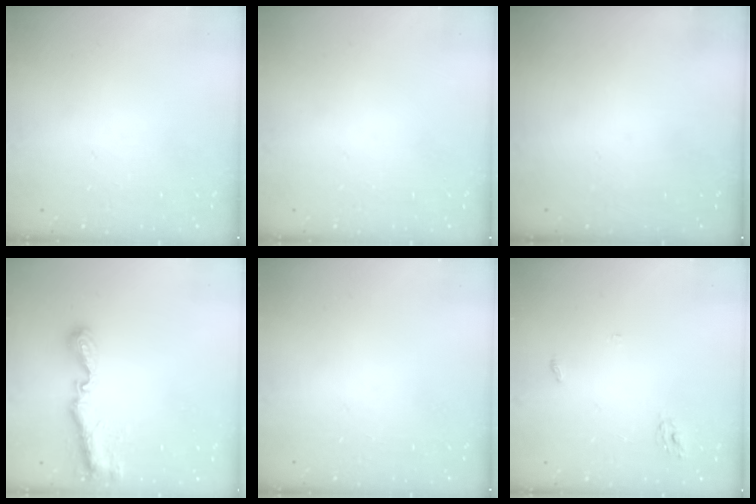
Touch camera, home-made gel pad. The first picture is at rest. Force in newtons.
{"total": 0.0}
{"total": 0.0}
{"total": 8.8, "press": 8.8, "slide": 0.7}
{"total": 0.0}
{"total": 2.8, "press": 2.8, "slide": 0.2}